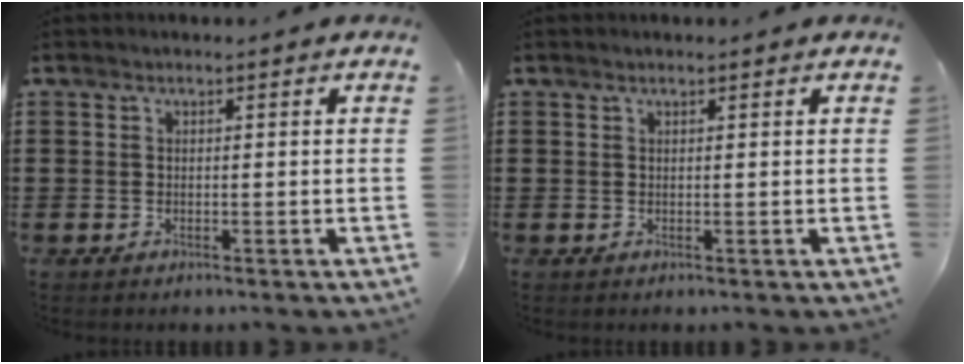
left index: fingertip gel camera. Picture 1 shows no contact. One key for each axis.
{"total": 0.5, "fx": 0.4, "fy": 0.1, "fz": 0.3, "tx": -0.006, "ty": 0.001, "tz": 0.009}